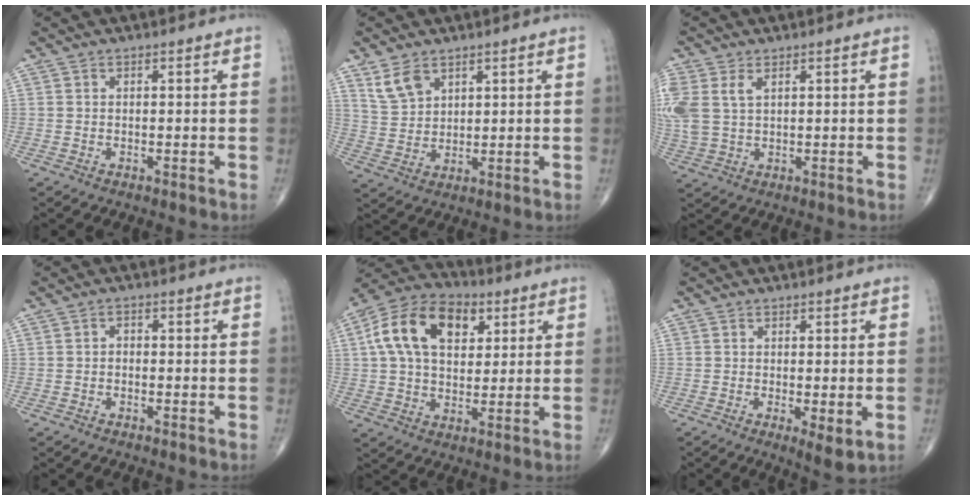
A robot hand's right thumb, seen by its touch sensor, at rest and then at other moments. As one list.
[{"total": 5.8, "force": [3.7, 3.4, 2.8], "torque": [-0.046, -0.016, 0.083]}, {"total": 8.5, "force": [2.6, 5.2, 6.2], "torque": [-0.166, 0.008, 0.064]}, {"total": 1.1, "force": [-0.3, 0.8, 0.6], "torque": [0.003, 0.004, -0.010]}, {"total": 16.6, "force": [5.1, 10.6, 11.6], "torque": [-0.188, 0.005, 0.082]}, {"total": 4.0, "force": [-0.7, 1.2, 3.7], "torque": [-0.063, -0.016, -0.013]}]